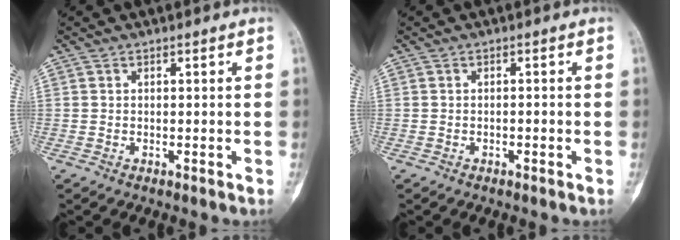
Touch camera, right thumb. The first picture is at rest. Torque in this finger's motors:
{"motor_torque": [-0.57, 0.32, -0.16, 0.15, -0.07]}